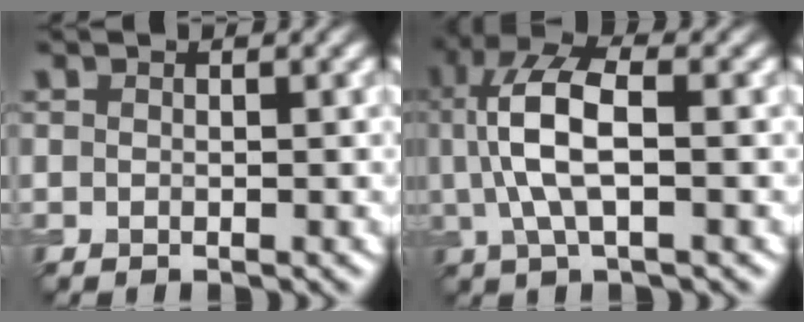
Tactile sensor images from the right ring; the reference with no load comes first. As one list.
[{"total": 6.9, "force": [0.7, 2.7, 6.3], "torque": [-0.136, 0.008, 0.009]}]